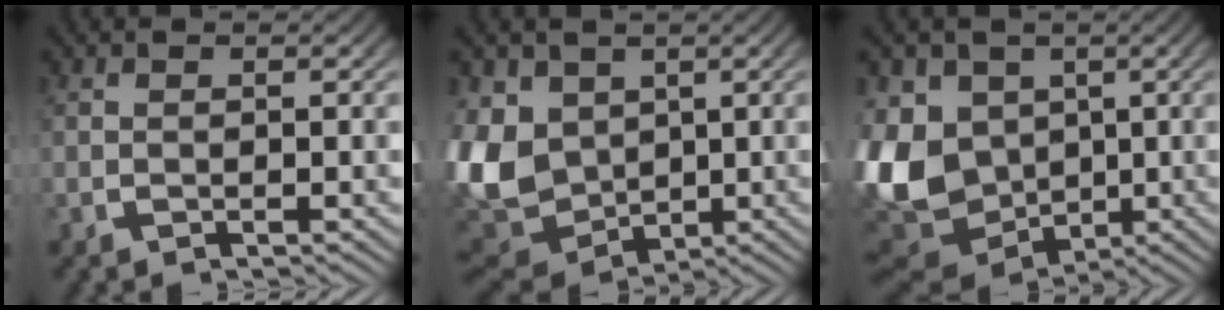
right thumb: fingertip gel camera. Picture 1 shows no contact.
{"total": 11.9, "force": [-1.4, 9.5, 7.0], "torque": [-0.206, -0.063, 0.006]}
{"total": 14.8, "force": [-2.4, 12.0, 8.3], "torque": [-0.234, -0.066, -0.015]}